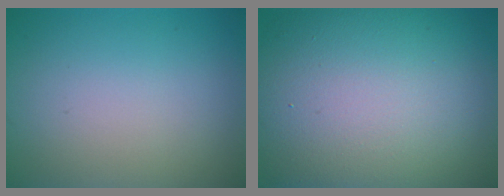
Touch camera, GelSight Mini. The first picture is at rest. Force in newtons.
{"total": 17.6, "press": 17.5, "slide": 0.9}